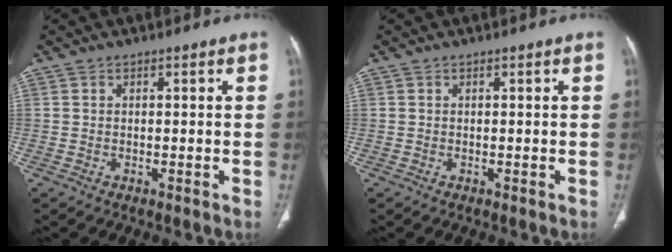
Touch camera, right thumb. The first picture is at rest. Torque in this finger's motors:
{"motor_torque": [-0.02, 0.01, -0.10, -0.05, 0.03]}